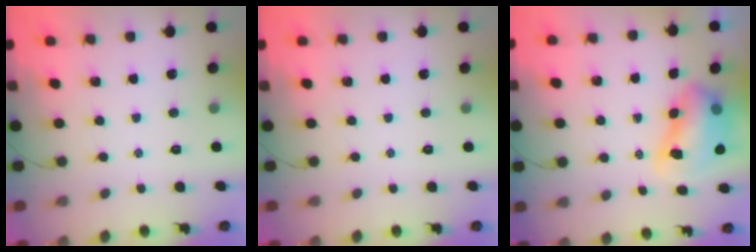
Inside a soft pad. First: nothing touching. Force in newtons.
{"total": 0.0}
{"total": 9.9, "press": 9.6, "slide": 2.1}